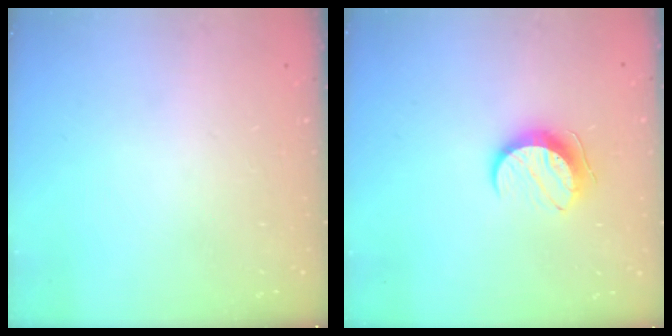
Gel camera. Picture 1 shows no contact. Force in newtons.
{"total": 10.3, "press": 10.2, "slide": 0.5}